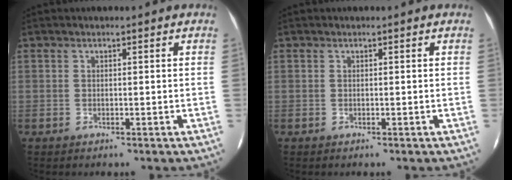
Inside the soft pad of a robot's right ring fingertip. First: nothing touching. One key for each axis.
{"total": 0.0}